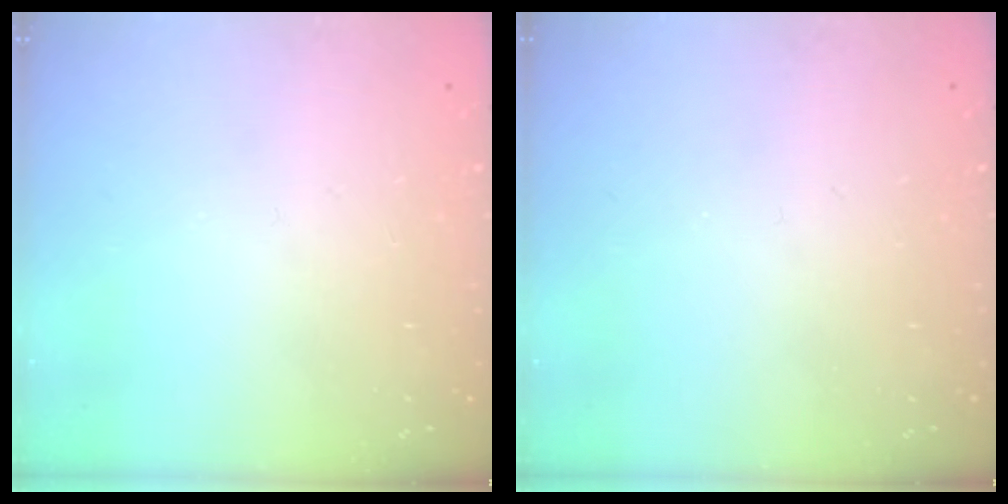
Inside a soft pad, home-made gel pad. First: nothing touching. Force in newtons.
{"total": 0.0}